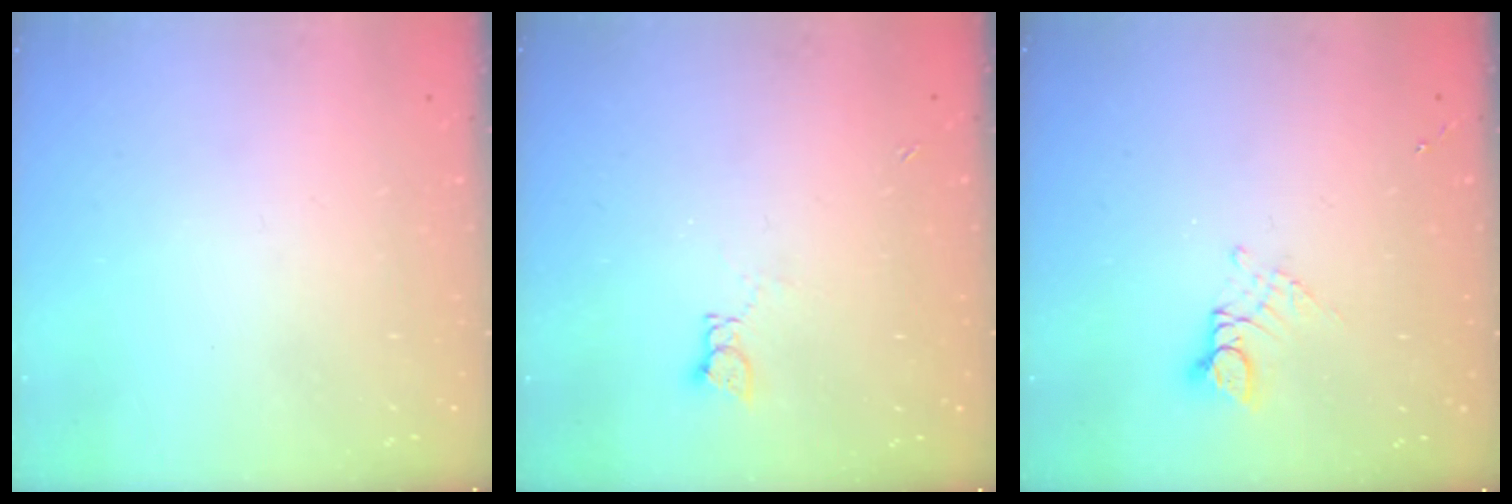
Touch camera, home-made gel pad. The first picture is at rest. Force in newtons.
{"total": 1.8, "press": 1.7, "slide": 0.3}
{"total": 5.0, "press": 5.0, "slide": 0.5}